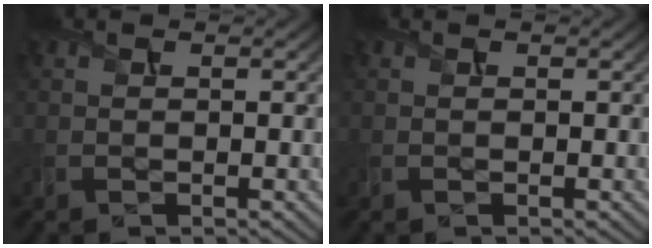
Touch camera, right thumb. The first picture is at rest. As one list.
[{"total": 0.0}]